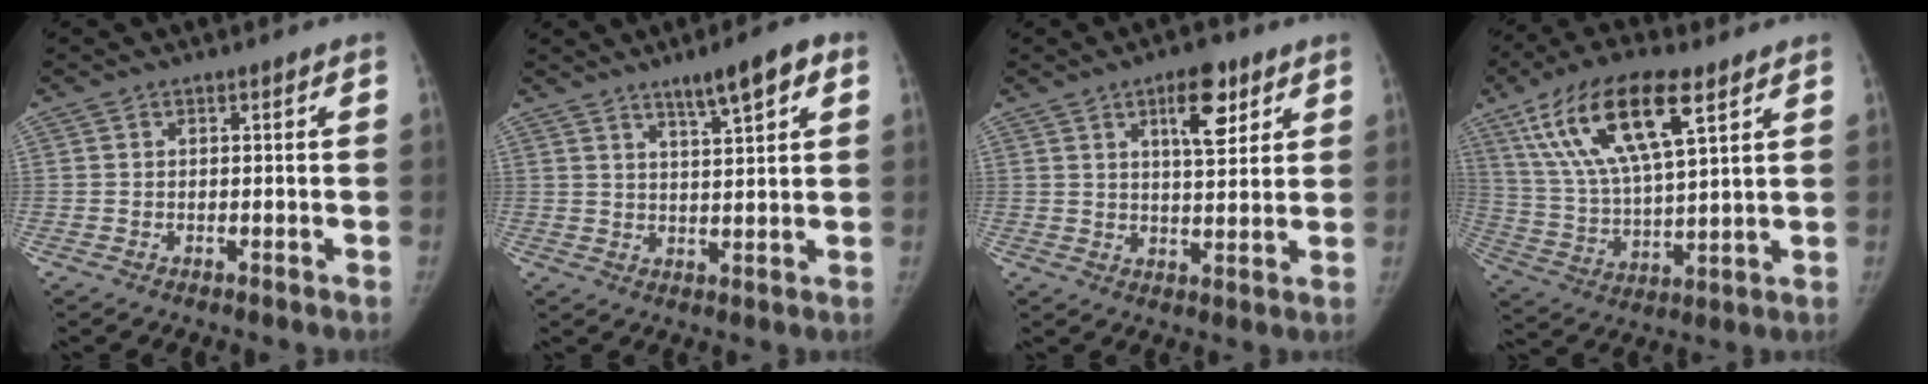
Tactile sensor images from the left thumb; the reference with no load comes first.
{"total": 7.4, "force": [4.3, 1.3, 5.9], "torque": [-0.085, -0.014, 0.067]}
{"total": 8.3, "force": [4.4, 3.3, 6.3], "torque": [-0.076, -0.023, 0.064]}
{"total": 19.4, "force": [9.6, 6.9, 15.4], "torque": [-0.281, -0.017, 0.180]}